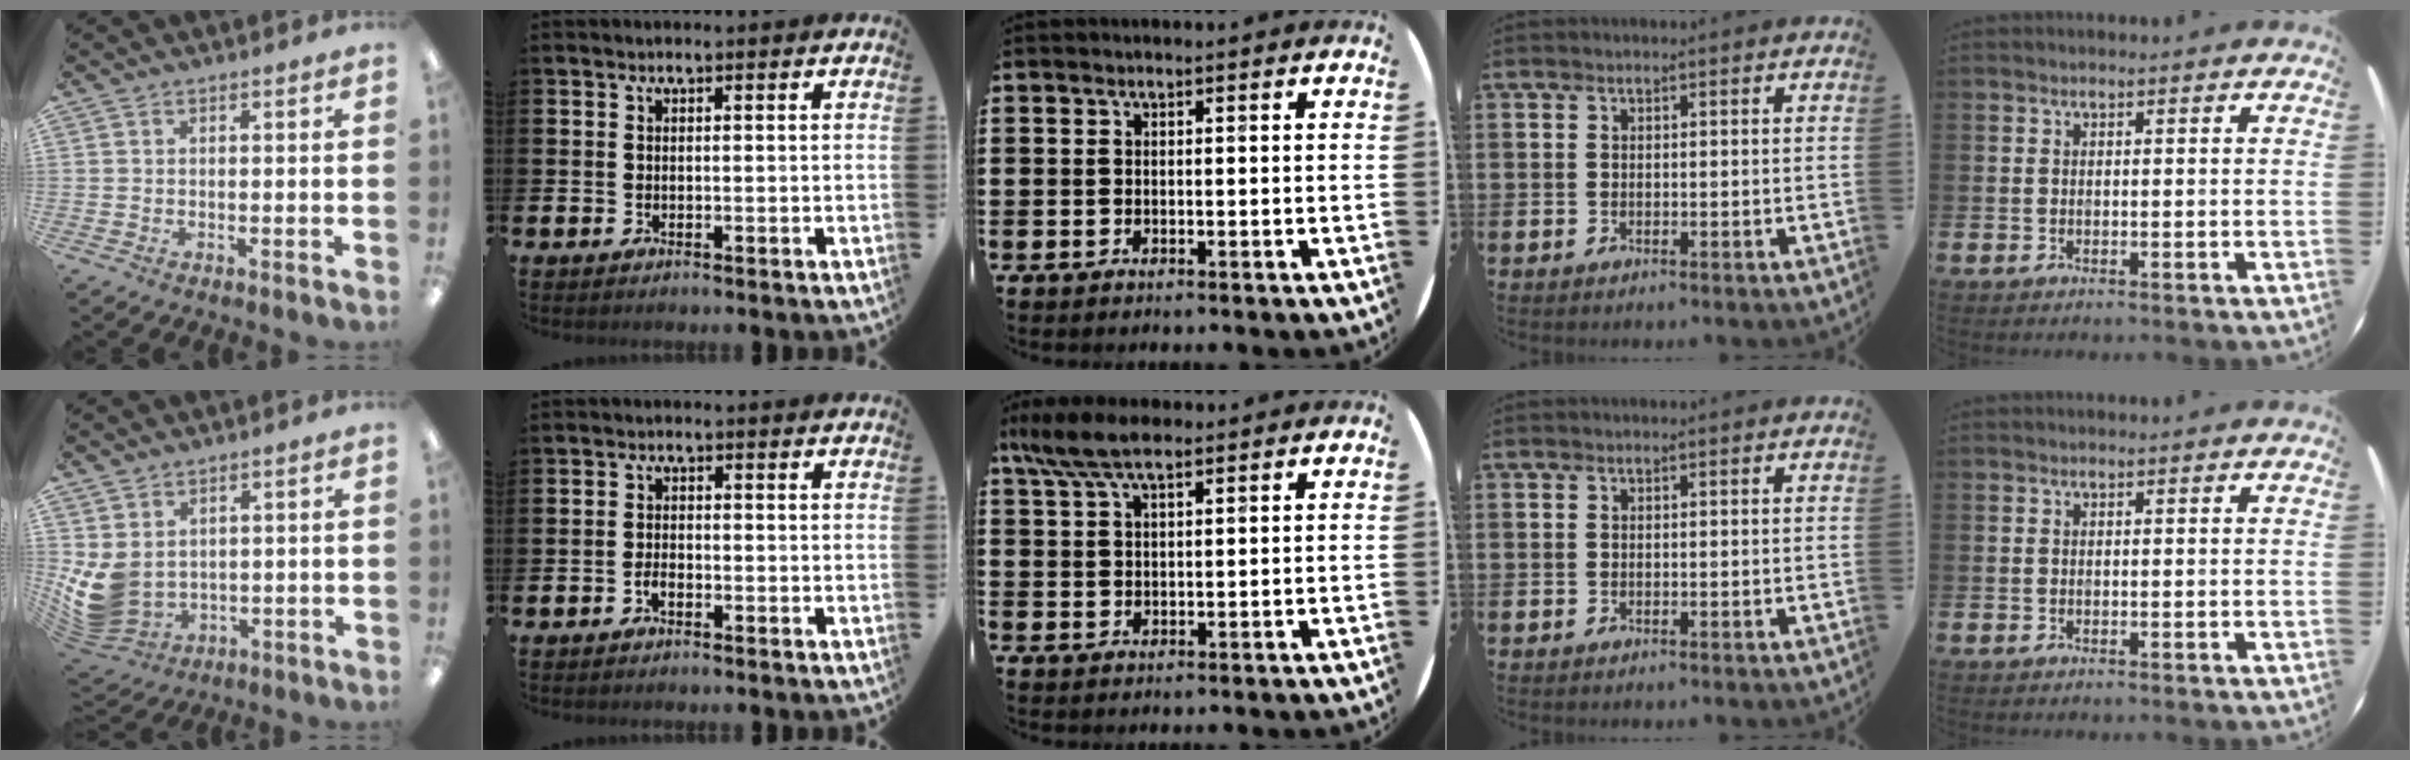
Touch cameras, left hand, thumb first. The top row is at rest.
{"thumb": {"total": 8.2, "force": [1.5, 6.4, 4.8], "torque": [-0.130, -0.018, 0.033]}, "index": {"total": 1.4, "force": [-0.8, 0.7, 0.9], "torque": [-0.024, 0.003, -0.015]}, "middle": {"total": 6.3, "force": [4.8, 2.0, 3.6], "torque": [-0.082, -0.002, 0.088]}}